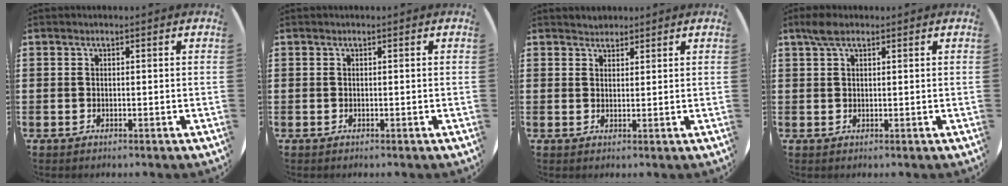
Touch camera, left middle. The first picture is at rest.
{"total": 0.0}
{"total": 1.7, "force": [1.6, 0.5, -0.2], "torque": [0.002, 0.004, 0.032]}
{"total": 2.5, "force": [1.7, 1.0, 1.5], "torque": [-0.034, 0.008, 0.029]}